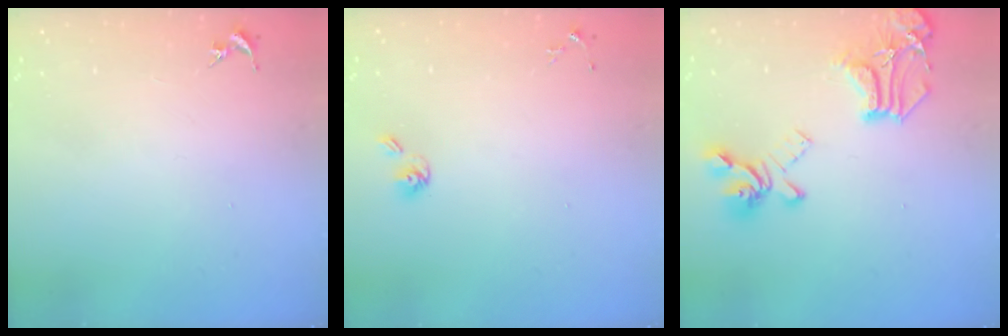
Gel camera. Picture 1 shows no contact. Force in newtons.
{"total": 5.6, "press": 5.1, "slide": 2.3}
{"total": 20.8, "press": 20.7, "slide": 1.6}